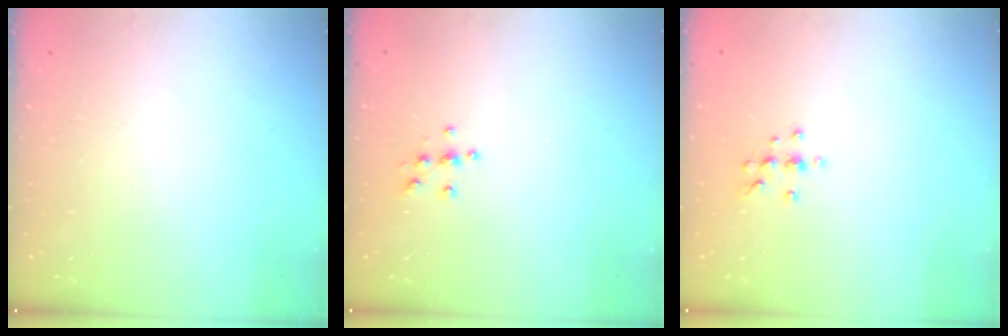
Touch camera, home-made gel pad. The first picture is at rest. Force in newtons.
{"total": 5.5, "press": 5.5, "slide": 0.4}
{"total": 6.3, "press": 6.2, "slide": 0.7}